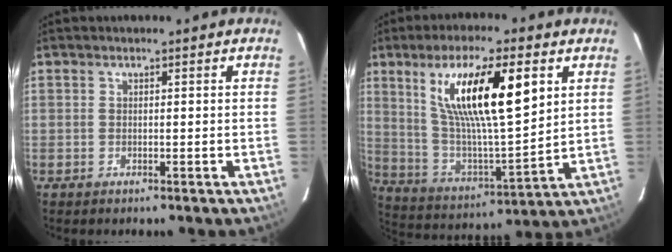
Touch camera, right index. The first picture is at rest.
{"total": 19.7, "force": [7.8, 4.9, 17.4], "torque": [-0.302, -0.001, 0.147]}